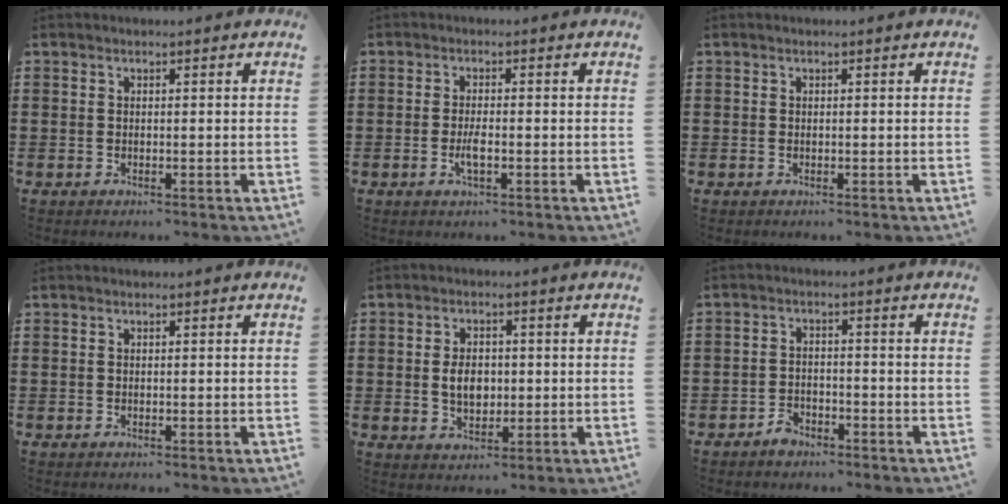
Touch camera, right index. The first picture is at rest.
{"total": 2.7, "force": [-0.8, 0.7, 2.4], "torque": [-0.051, -0.001, -0.016]}
{"total": 0.0}
{"total": 0.0}
{"total": 4.4, "force": [-0.1, 2.8, 3.4], "torque": [-0.056, -0.001, -0.006]}
{"total": 2.5, "force": [-2.1, 1.2, 0.6], "torque": [-0.015, 0.006, -0.043]}